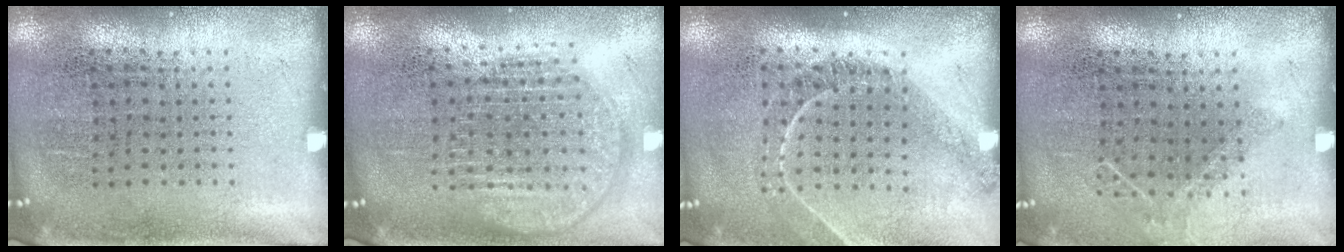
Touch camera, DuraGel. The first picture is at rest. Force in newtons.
{"total": 1.8, "press": 1.6, "slide": 0.9}
{"total": 1.2, "press": 1.2, "slide": 0.3}
{"total": 0.9, "press": 0.9, "slide": 0.1}